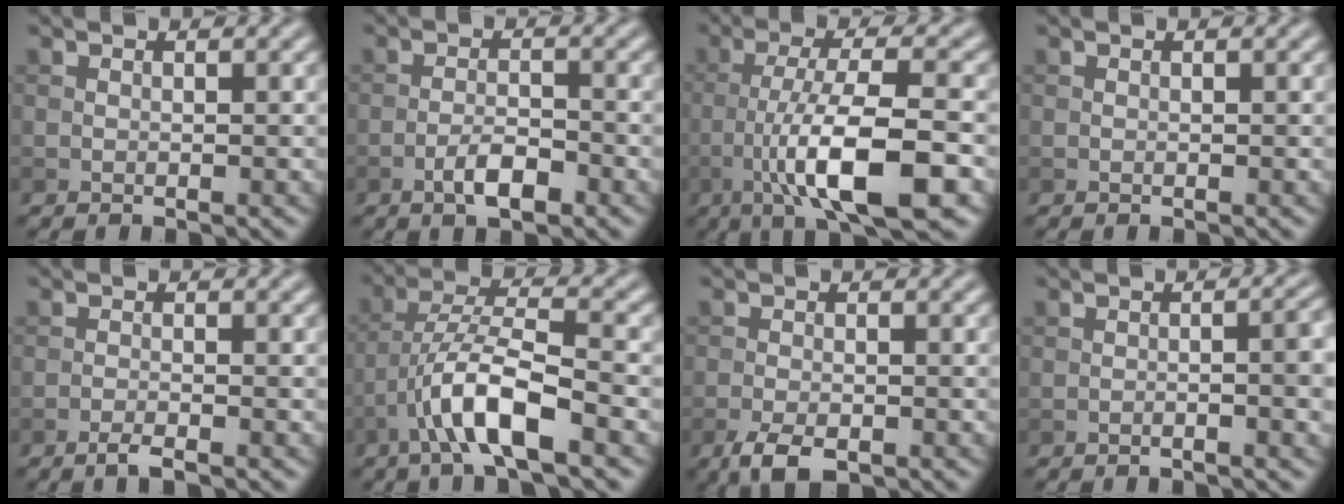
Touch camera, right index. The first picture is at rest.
{"total": 3.0, "force": [-1.7, 1.0, 2.3], "torque": [-0.041, 0.005, -0.033]}
{"total": 9.8, "force": [-3.5, 2.2, 8.8], "torque": [-0.143, 0.010, -0.066]}
{"total": 0.0}
{"total": 1.5, "force": [-1.1, 0.2, 1.0], "torque": [-0.019, 0.000, -0.022]}
{"total": 6.9, "force": [-3.5, 1.6, 5.7], "torque": [-0.108, 0.013, -0.066]}
{"total": 3.4, "force": [-2.0, 1.5, 2.3], "torque": [-0.043, -0.007, -0.037]}
{"total": 4.0, "force": [-1.0, 1.2, 3.6], "torque": [-0.045, 0.004, -0.016]}